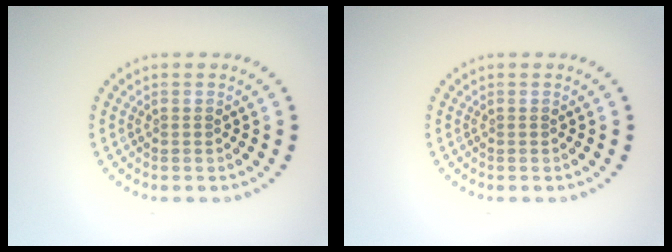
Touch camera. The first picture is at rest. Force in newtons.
{"total": 0.0}